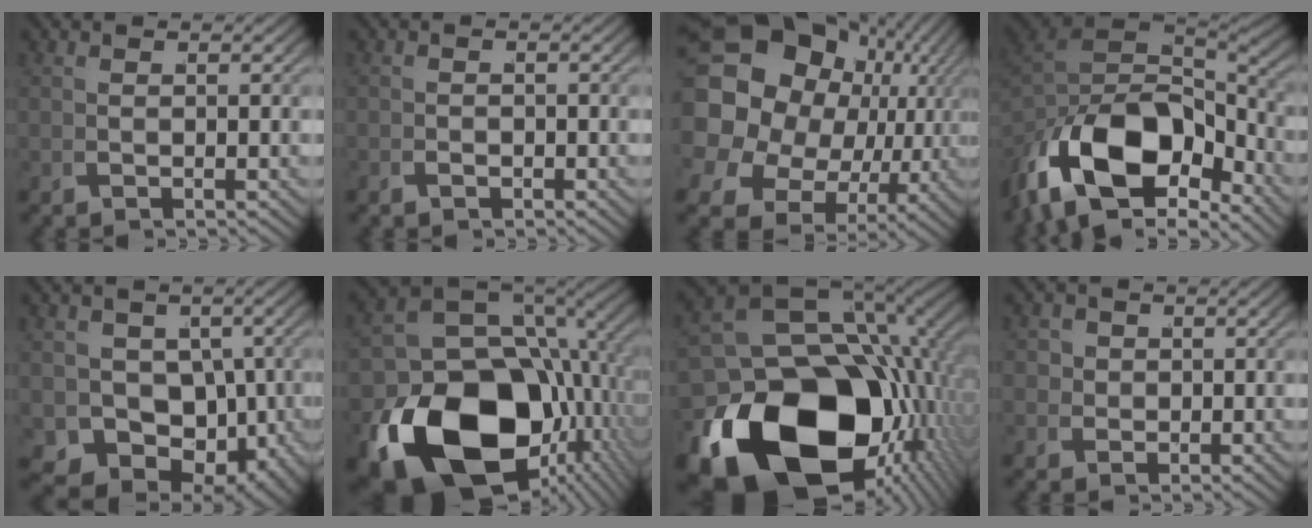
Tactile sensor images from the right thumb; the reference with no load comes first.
{"total": 0.8, "force": [-0.7, 0.4, 0.0], "torque": [0.006, 0.002, -0.017]}
{"total": 20.8, "force": [0.9, 15.7, 13.6], "torque": [-0.255, -0.031, 0.012]}
{"total": 15.4, "force": [-4.4, 8.7, 11.9], "torque": [-0.239, -0.050, -0.035]}
{"total": 14.6, "force": [-4.3, 11.2, 8.2], "torque": [-0.164, -0.076, -0.052]}
{"total": 20.0, "force": [-5.6, 11.9, 15.1], "torque": [-0.271, -0.052, -0.067]}
{"total": 25.0, "force": [-6.4, 14.7, 19.2], "torque": [-0.333, -0.073, -0.072]}
{"total": 4.1, "force": [0.2, 3.6, 1.9], "torque": [-0.037, -0.013, 0.011]}